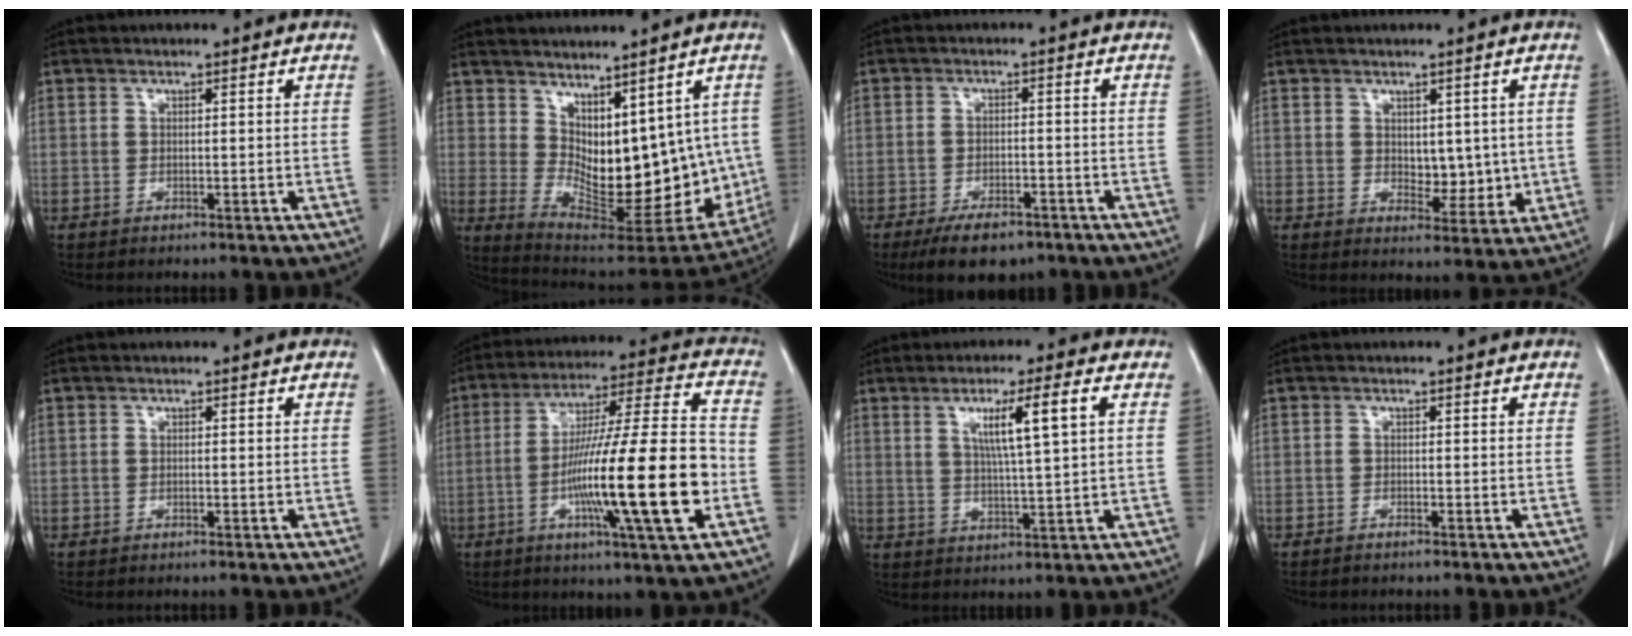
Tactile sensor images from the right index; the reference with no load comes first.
{"total": 17.5, "force": [2.7, 8.8, 14.9], "torque": [-0.219, -0.018, 0.069]}
{"total": 6.8, "force": [-4.9, 3.0, 3.6], "torque": [-0.057, -0.001, -0.077]}
{"total": 5.1, "force": [0.7, 3.1, 4.0], "torque": [-0.047, -0.007, 0.022]}
{"total": 0.0}
{"total": 21.1, "force": [-5.2, 0.5, 20.4], "torque": [-0.338, -0.008, -0.089]}
{"total": 7.8, "force": [2.7, -0.3, 7.4], "torque": [-0.127, -0.001, 0.047]}
{"total": 0.6, "force": [-0.6, 0.2, 0.2], "torque": [-0.008, -0.001, -0.010]}